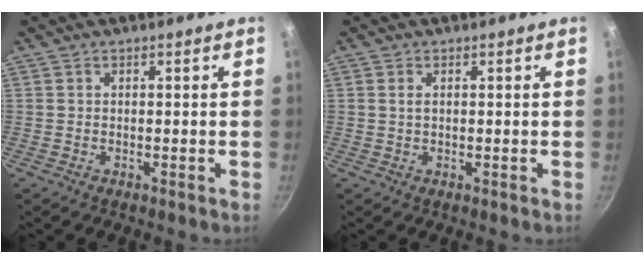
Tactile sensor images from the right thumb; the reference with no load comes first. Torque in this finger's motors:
{"motor_torque": [-0.23, 0.24, -0.03, 0.64, -0.01]}